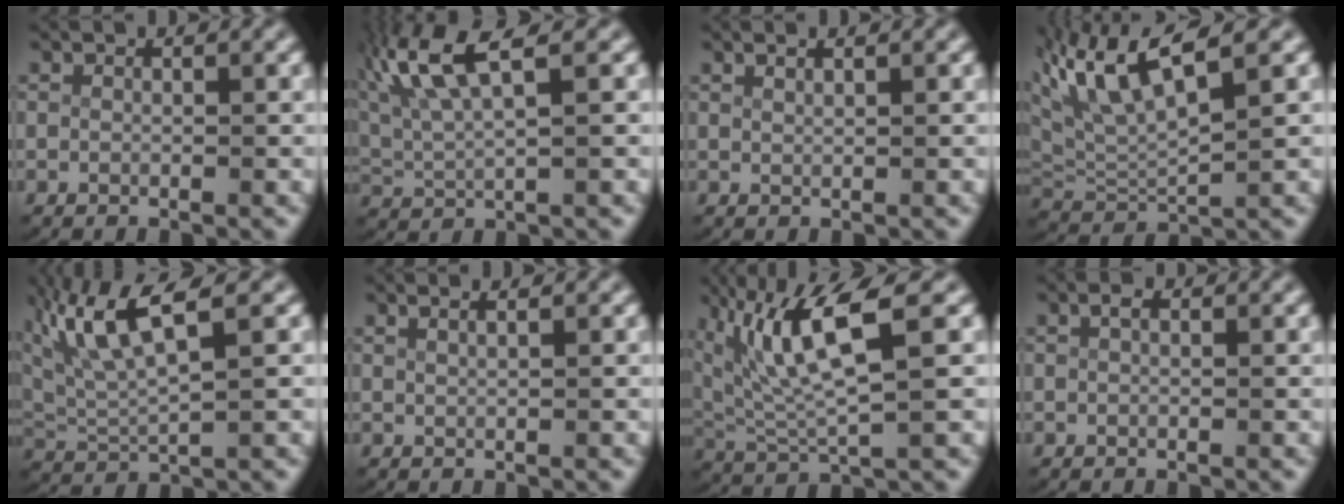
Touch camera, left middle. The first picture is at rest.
{"total": 6.4, "force": [3.1, 2.6, 5.0], "torque": [-0.117, 0.000, 0.059]}
{"total": 0.8, "force": [0.7, -0.3, 0.3], "torque": [-0.006, -0.002, 0.018]}
{"total": 8.2, "force": [3.4, 5.0, 5.6], "torque": [-0.146, -0.001, 0.064]}
{"total": 6.2, "force": [2.9, 2.8, 4.8], "torque": [-0.115, 0.004, 0.055]}
{"total": 1.2, "force": [0.9, -0.2, 0.8], "torque": [-0.012, 0.000, 0.019]}
{"total": 7.2, "force": [2.4, 3.1, 6.0], "torque": [-0.129, -0.001, 0.047]}
{"total": 0.8, "force": [0.4, 0.3, 0.6], "torque": [-0.017, -0.001, 0.009]}